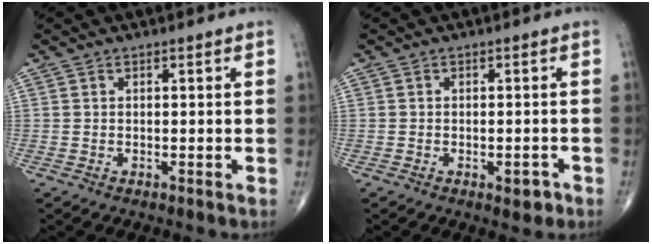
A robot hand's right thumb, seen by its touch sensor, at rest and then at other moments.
{"total": 2.5, "force": [-1.3, 1.2, 1.8], "torque": [-0.014, 0.005, -0.014]}